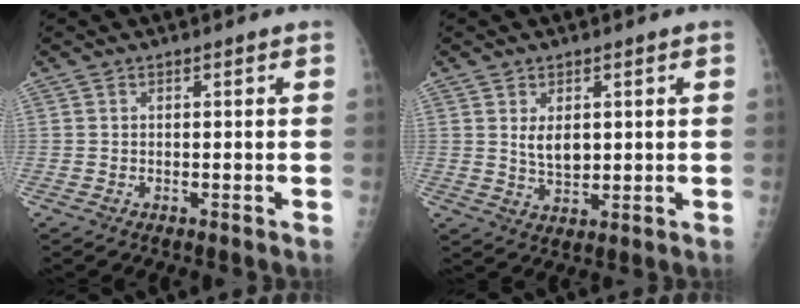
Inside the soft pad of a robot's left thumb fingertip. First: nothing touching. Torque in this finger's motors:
{"motor_torque": [0.08, 0.06, 0.45, -0.14, 0.14]}